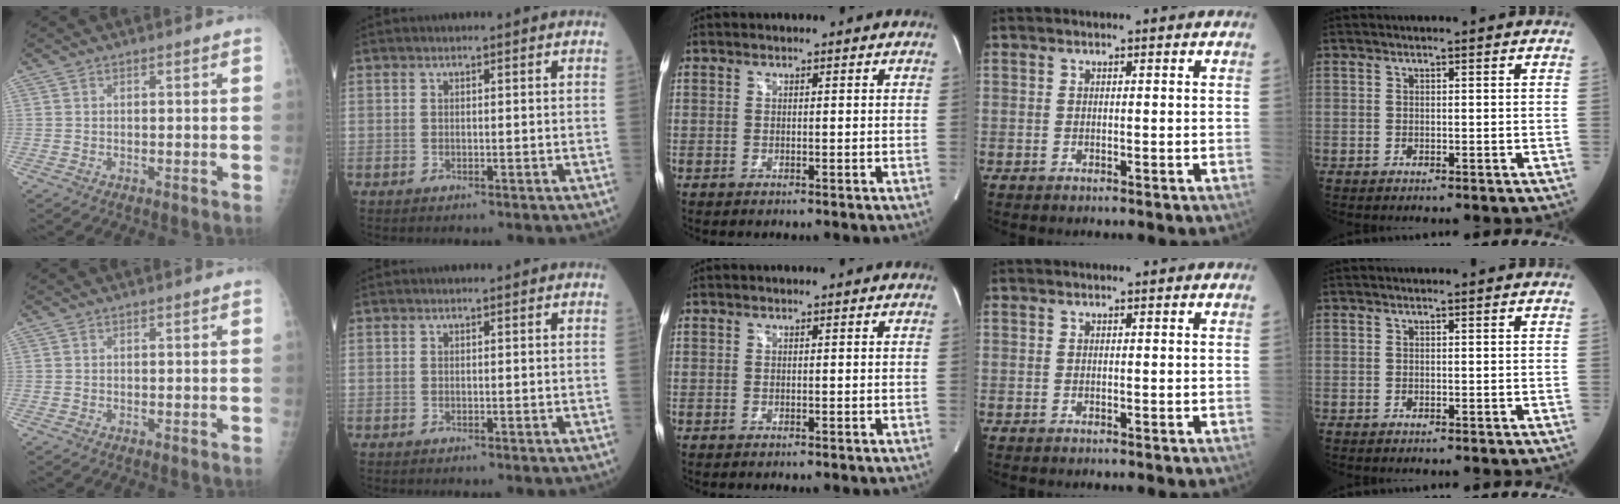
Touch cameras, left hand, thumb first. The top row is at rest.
{}